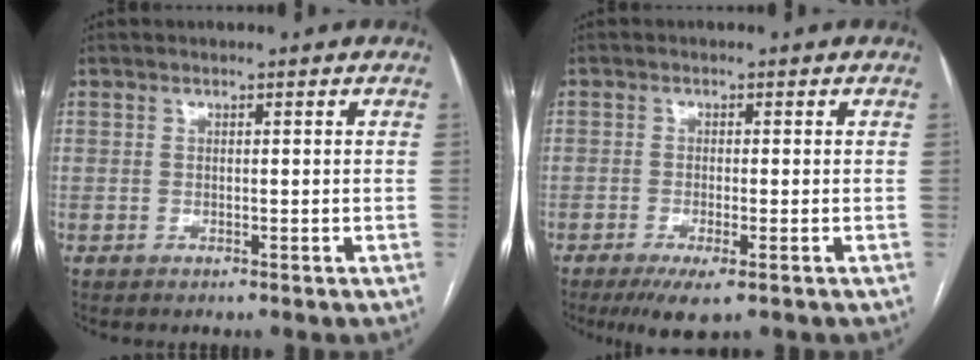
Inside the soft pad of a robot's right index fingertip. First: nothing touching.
{"total": 4.8, "force": [-2.8, 0.7, 3.9], "torque": [-0.067, -0.013, -0.043]}